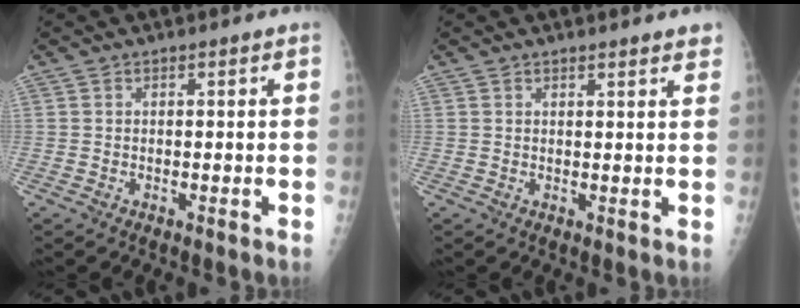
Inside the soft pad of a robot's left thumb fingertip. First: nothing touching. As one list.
[{"total": 3.4, "force": [3.0, 0.4, 1.6], "torque": [-0.011, -0.010, 0.030]}]